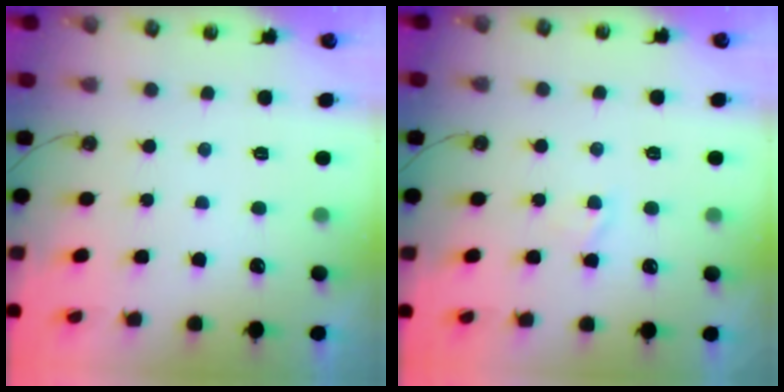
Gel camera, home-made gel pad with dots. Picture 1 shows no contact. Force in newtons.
{"total": 0.9, "press": 0.9, "slide": 0.2}